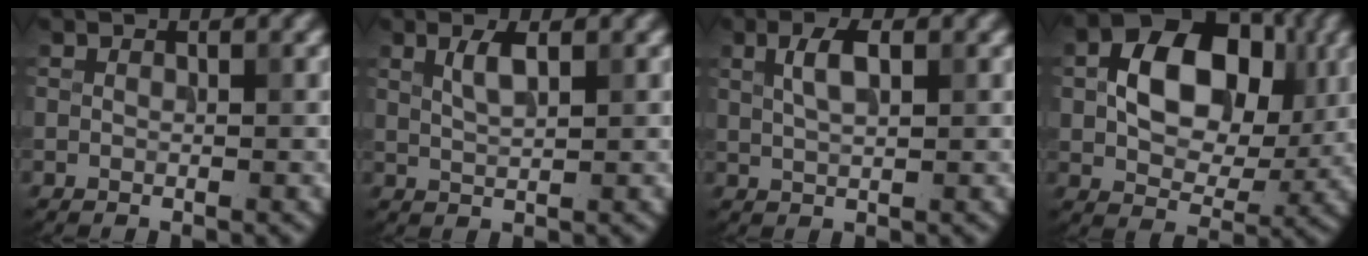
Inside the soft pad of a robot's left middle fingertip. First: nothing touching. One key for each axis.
{"total": 1.9, "fx": 1.0, "fy": 0.5, "fz": 1.6, "tx": -0.032, "ty": 0.000, "tz": 0.020}
{"total": 2.6, "fx": 0.9, "fy": 0.9, "fz": 2.2, "tx": -0.042, "ty": 0.004, "tz": 0.018}
{"total": 9.9, "fx": 1.5, "fy": 6.8, "fz": 7.1, "tx": -0.116, "ty": 0.009, "tz": 0.021}